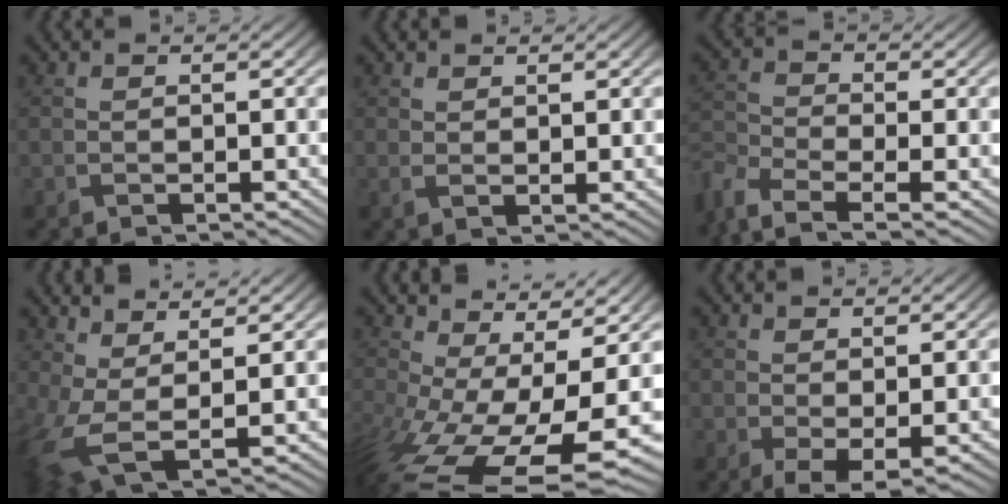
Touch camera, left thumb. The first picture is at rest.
{"total": 1.3, "force": [0.9, 0.3, 0.8], "torque": [-0.021, -0.002, 0.022]}
{"total": 6.2, "force": [-4.5, 2.3, 3.6], "torque": [-0.094, -0.015, -0.098]}
{"total": 8.0, "force": [1.5, 3.4, 7.1], "torque": [-0.178, -0.007, 0.030]}
{"total": 15.9, "force": [-4.2, 7.8, 13.2], "torque": [-0.298, -0.067, -0.037]}
{"total": 2.6, "force": [-0.4, 1.0, 2.4], "torque": [-0.051, -0.010, -0.001]}